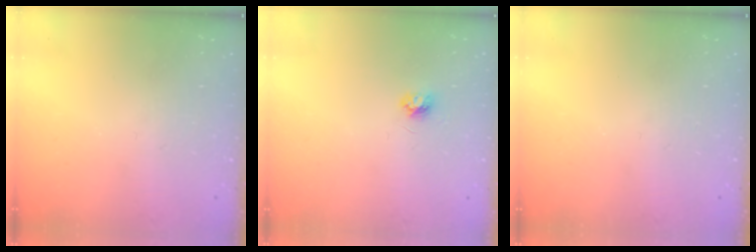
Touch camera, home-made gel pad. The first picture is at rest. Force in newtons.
{"total": 3.9, "press": 3.9, "slide": 0.5}
{"total": 0.0}